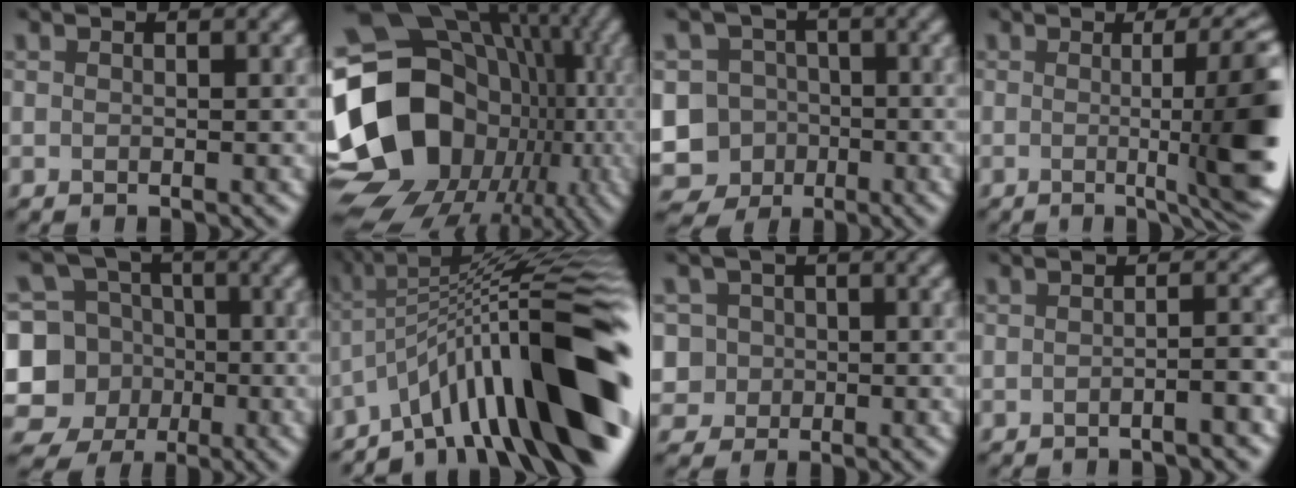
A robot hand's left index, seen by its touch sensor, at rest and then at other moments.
{"total": 19.0, "force": [-3.0, 15.7, 10.2], "torque": [-0.187, 0.014, -0.043]}
{"total": 12.4, "force": [-5.5, 10.8, 2.6], "torque": [-0.078, -0.021, -0.104]}
{"total": 11.1, "force": [-0.5, 2.5, 10.8], "torque": [-0.117, 0.003, -0.001]}
{"total": 11.5, "force": [-3.3, 10.4, 3.6], "torque": [-0.102, -0.012, -0.070]}
{"total": 15.6, "force": [-5.9, 3.0, 14.2], "torque": [-0.196, 0.045, -0.099]}
{"total": 4.6, "force": [-0.5, 4.4, 1.2], "torque": [-0.016, 0.025, -0.030]}
{"total": 1.8, "force": [-1.2, 0.1, 1.4], "torque": [-0.016, 0.011, -0.023]}